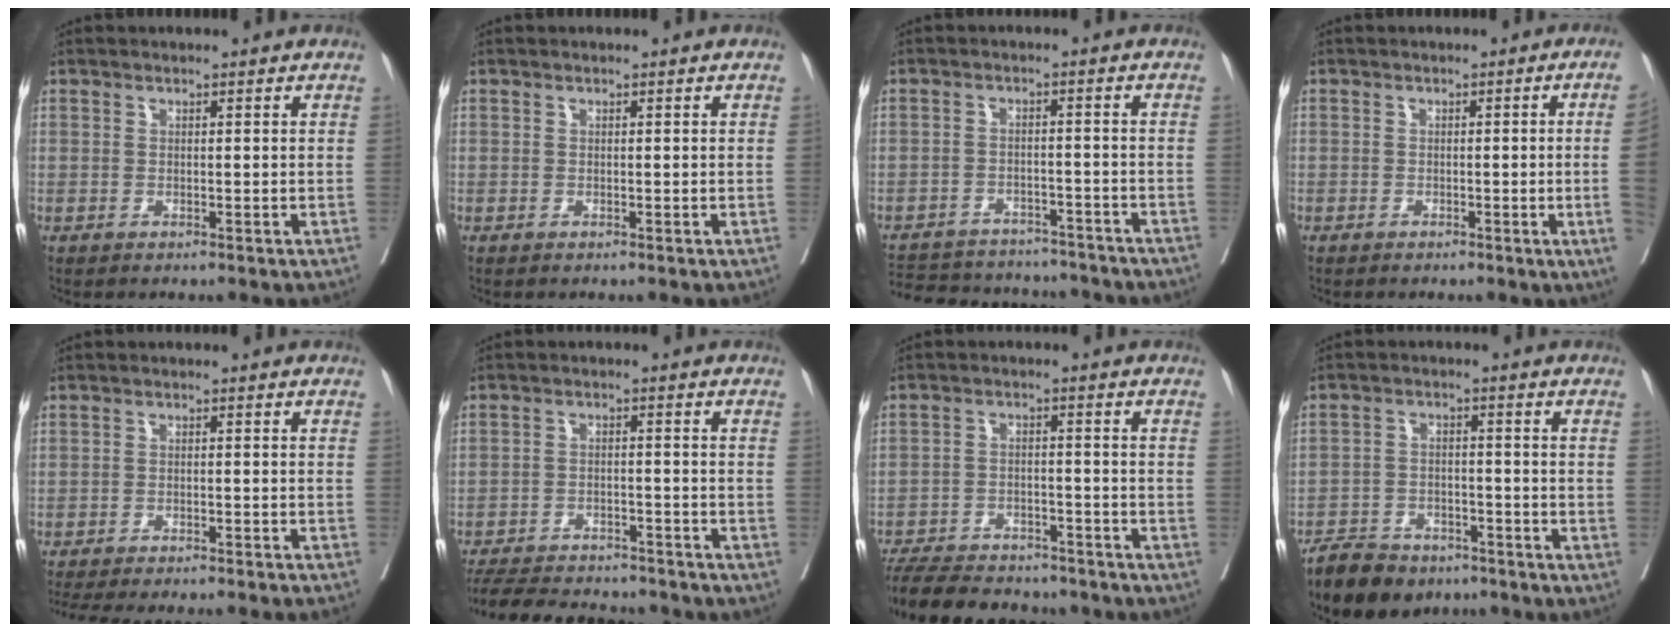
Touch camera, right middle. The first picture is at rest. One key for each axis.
{"total": 0.0}
{"total": 19.3, "fx": -17.4, "fy": 5.7, "fz": 6.1, "tx": -0.157, "ty": -0.008, "tz": -0.230}
{"total": 4.8, "fx": -0.8, "fy": -1.6, "fz": 4.4, "tx": -0.047, "ty": -0.009, "tz": -0.012}
{"total": 18.7, "fx": -17.0, "fy": 1.3, "fz": 7.6, "tx": -0.134, "ty": -0.036, "tz": -0.224}
{"total": 19.0, "fx": -17.2, "fy": 4.1, "fz": 6.8, "tx": -0.158, "ty": -0.016, "tz": -0.237}
{"total": 20.3, "fx": -18.1, "fy": 5.0, "fz": 7.6, "tx": -0.173, "ty": -0.019, "tz": -0.253}
{"total": 9.8, "fx": -8.0, "fy": 4.5, "fz": 3.4, "tx": -0.062, "ty": -0.003, "tz": -0.127}